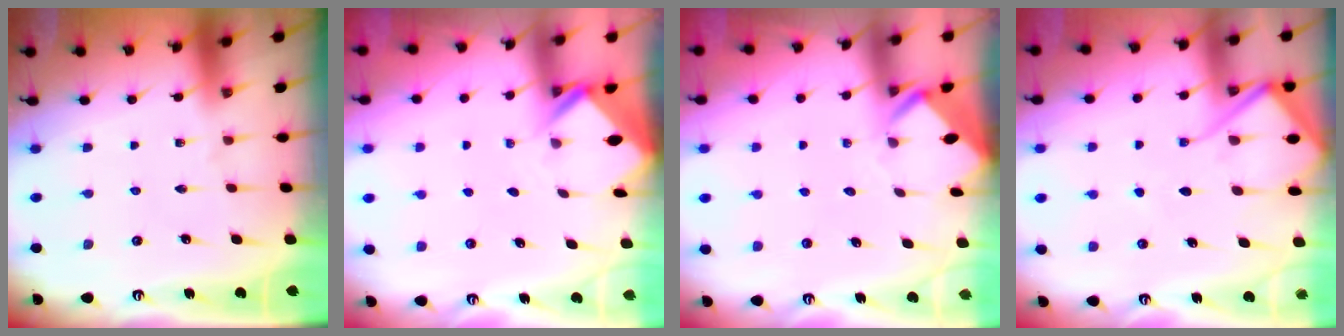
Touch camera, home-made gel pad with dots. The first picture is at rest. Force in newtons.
{"total": 2.3, "press": 2.3, "slide": 0.1}
{"total": 3.5, "press": 3.5, "slide": 0.3}
{"total": 9.6, "press": 9.6, "slide": 0.9}